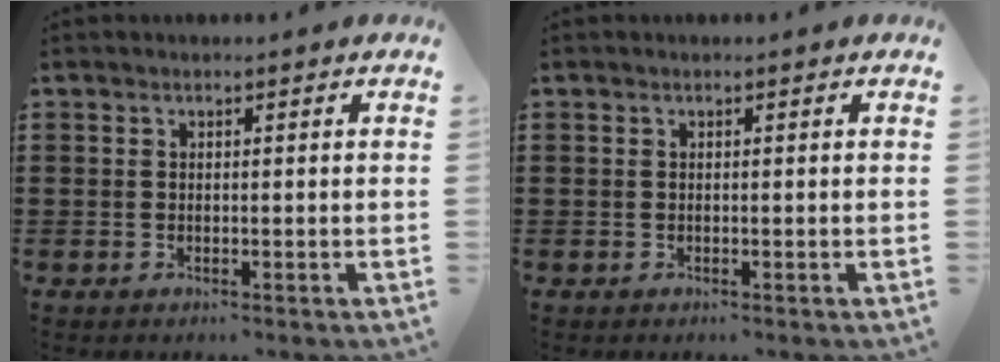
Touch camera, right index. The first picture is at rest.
{"total": 0.0}